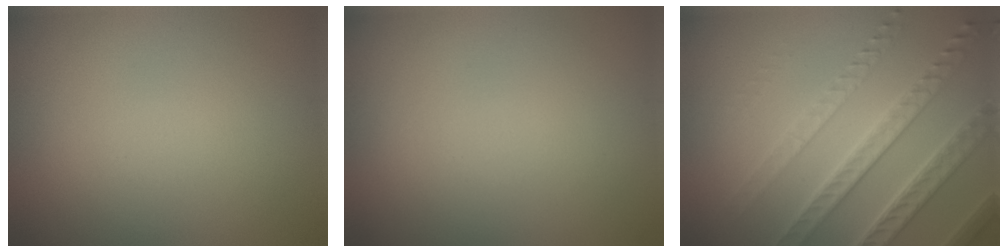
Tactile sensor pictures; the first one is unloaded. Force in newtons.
{"total": 0.0}
{"total": 6.5, "press": 4.8, "slide": 4.4}